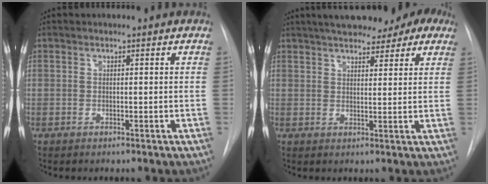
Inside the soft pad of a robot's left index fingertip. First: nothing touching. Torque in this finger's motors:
{"motor_torque": [0.68, -1.08, -0.06, 0.09]}